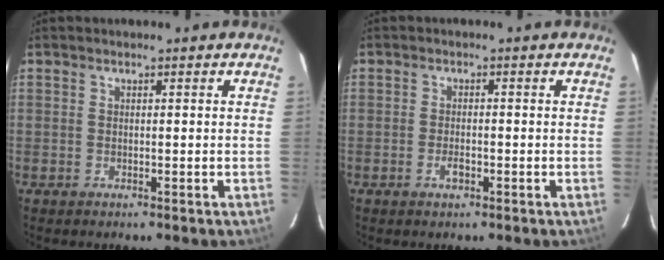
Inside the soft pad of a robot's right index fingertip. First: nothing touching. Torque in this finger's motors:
{"motor_torque": [-0.01, -0.05, 0.01, 0.03]}